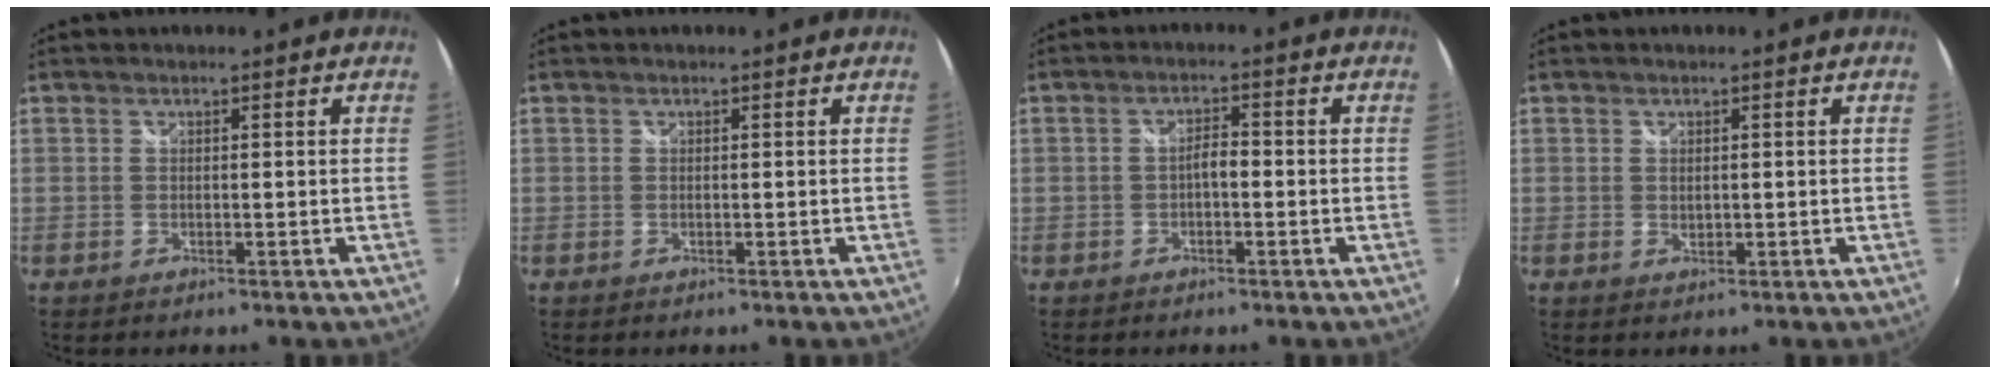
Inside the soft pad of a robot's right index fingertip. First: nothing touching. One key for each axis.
{"total": 0.0}
{"total": 2.4, "fx": -0.8, "fy": 1.0, "fz": 2.0, "tx": -0.036, "ty": 0.007, "tz": -0.016}
{"total": 1.2, "fx": 0.1, "fy": 0.8, "fz": 0.8, "tx": -0.012, "ty": 0.000, "tz": 0.003}